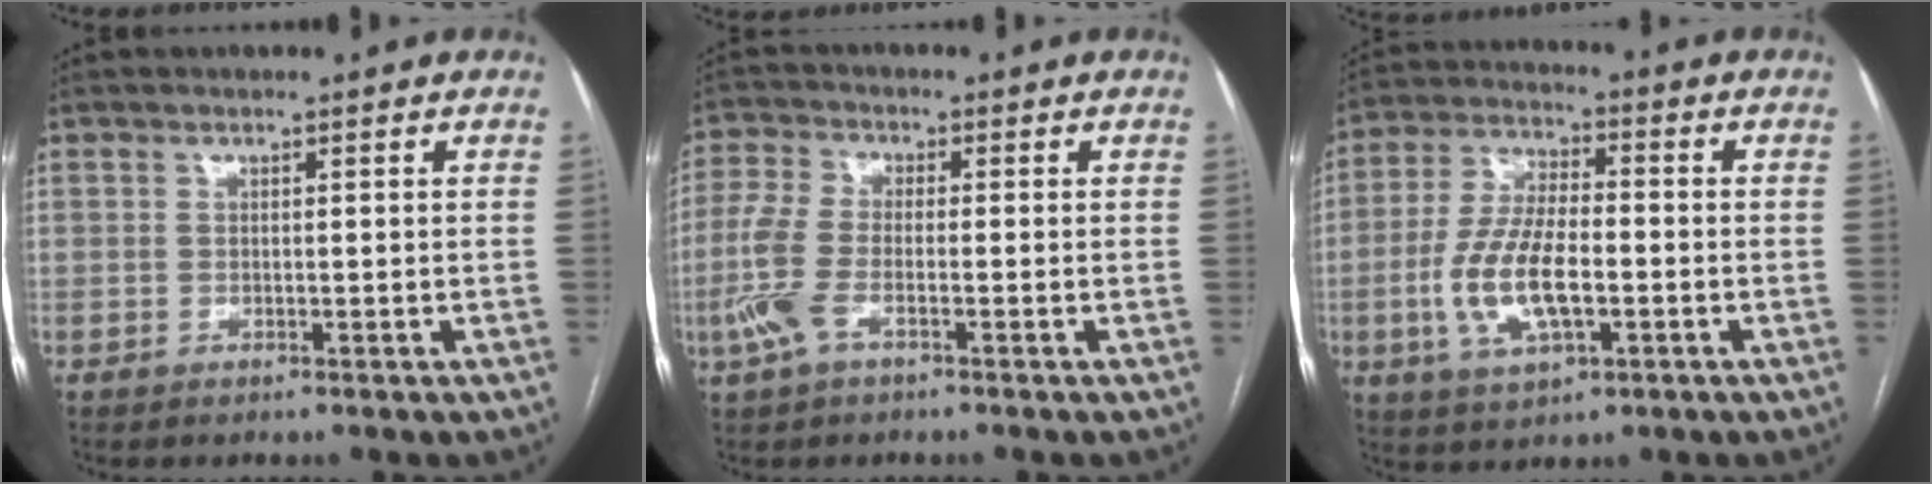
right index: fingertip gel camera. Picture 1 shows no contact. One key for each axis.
{"total": 6.3, "fx": -2.4, "fy": 2.4, "fz": 5.3, "tx": -0.141, "ty": -0.005, "tz": -0.055}
{"total": 11.9, "fx": -2.7, "fy": 4.5, "fz": 10.6, "tx": -0.228, "ty": 0.002, "tz": -0.049}